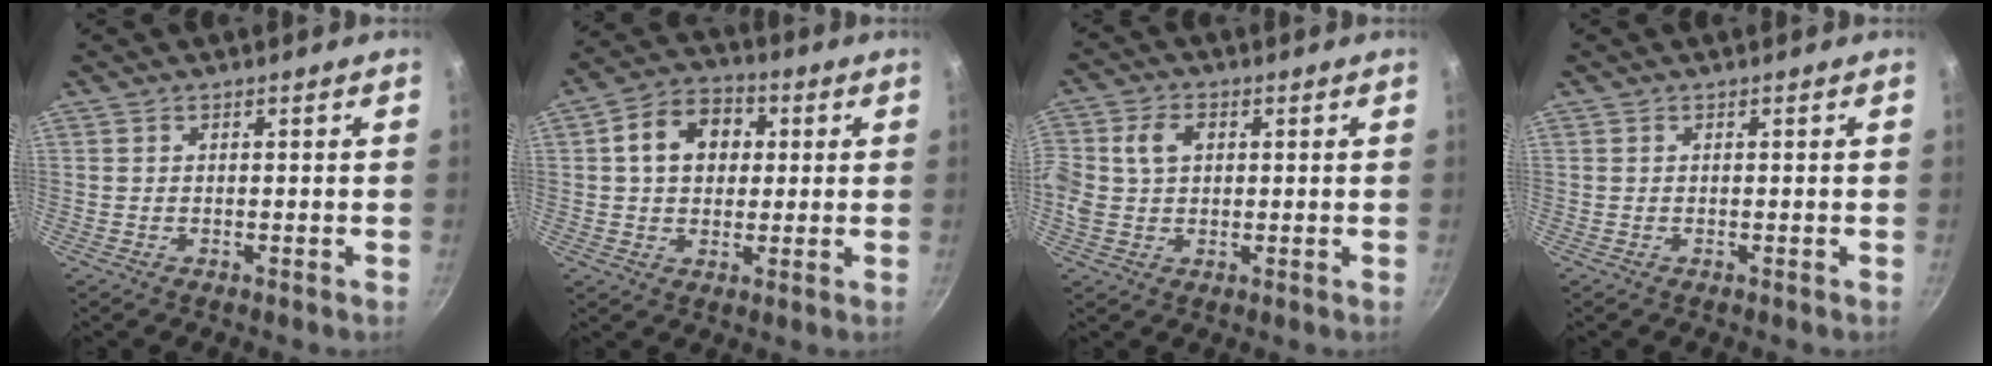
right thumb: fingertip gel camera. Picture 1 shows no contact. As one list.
[{"total": 10.8, "force": [2.2, 8.3, 6.6], "torque": [-0.079, 0.017, 0.023]}, {"total": 7.6, "force": [1.3, 5.7, 4.9], "torque": [-0.091, 0.013, 0.017]}, {"total": 0.0}]